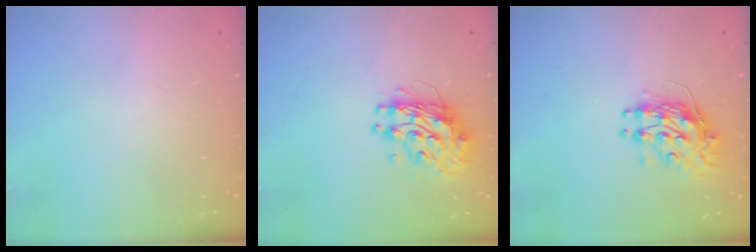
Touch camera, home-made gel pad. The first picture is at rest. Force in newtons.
{"total": 10.2, "press": 10.2, "slide": 0.8}
{"total": 9.6, "press": 9.6, "slide": 0.3}